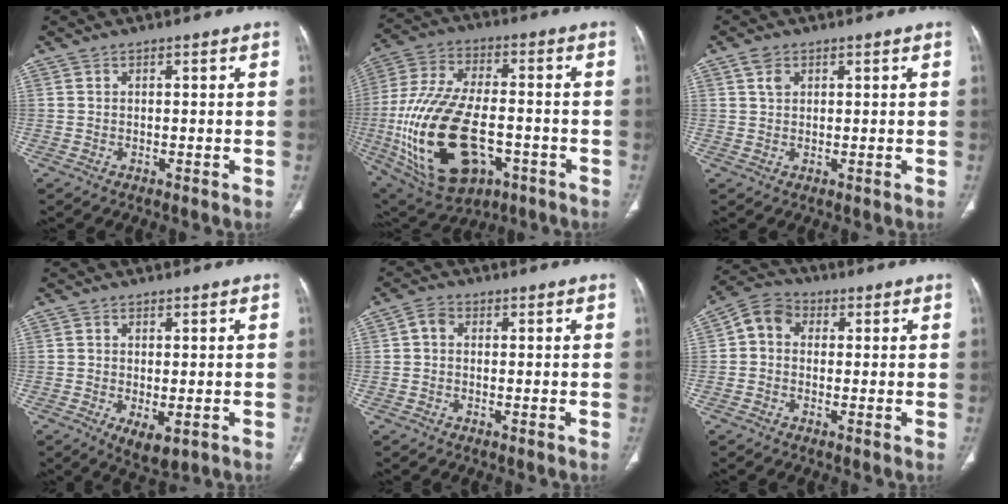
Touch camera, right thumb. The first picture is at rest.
{"total": 25.9, "force": [-6.5, 14.2, 20.7], "torque": [-0.427, 0.006, -0.090]}
{"total": 2.7, "force": [1.3, 1.8, 1.5], "torque": [-0.023, -0.001, 0.027]}
{"total": 5.0, "force": [-1.6, 2.3, 4.1], "torque": [-0.068, -0.014, -0.014]}
{"total": 2.3, "force": [0.1, 1.8, 1.5], "torque": [-0.020, 0.006, -0.005]}
{"total": 6.1, "force": [0.5, 5.0, 3.4], "torque": [-0.050, 0.019, -0.003]}